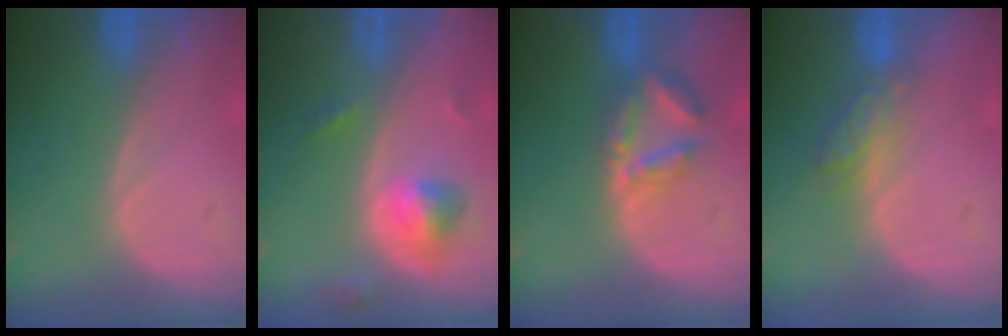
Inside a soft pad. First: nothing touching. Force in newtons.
{"total": 5.0, "press": 4.9, "slide": 1.0}
{"total": 5.0, "press": 5.0, "slide": 0.5}
{"total": 4.4, "press": 4.1, "slide": 1.6}